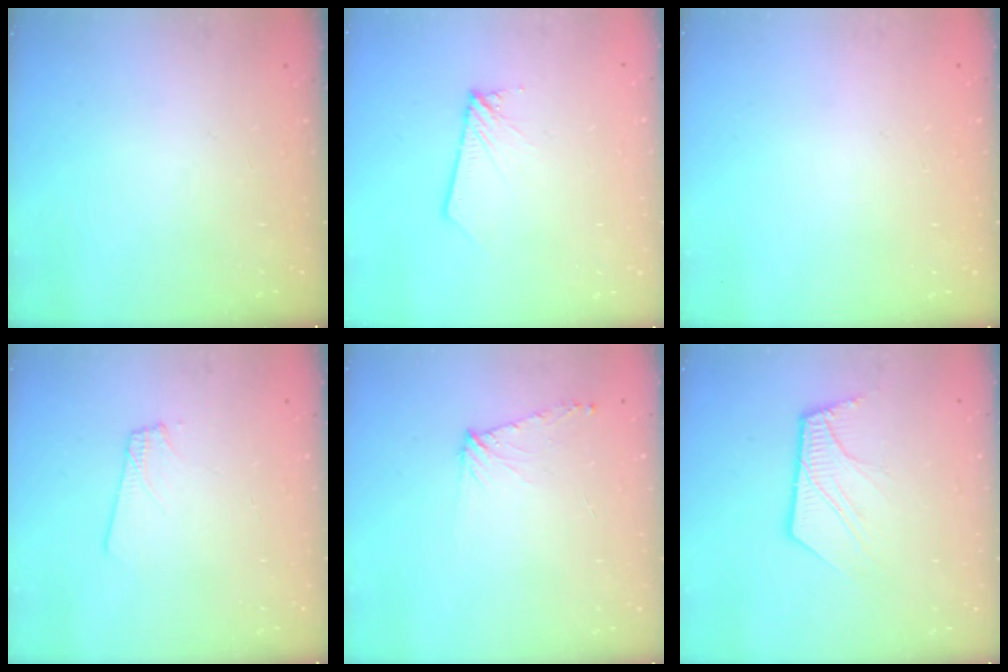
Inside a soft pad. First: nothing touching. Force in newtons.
{"total": 2.2, "press": 2.2, "slide": 0.3}
{"total": 0.0}
{"total": 1.8, "press": 1.8, "slide": 0.1}
{"total": 7.1, "press": 7.0, "slide": 0.8}
{"total": 9.7, "press": 9.7, "slide": 0.7}